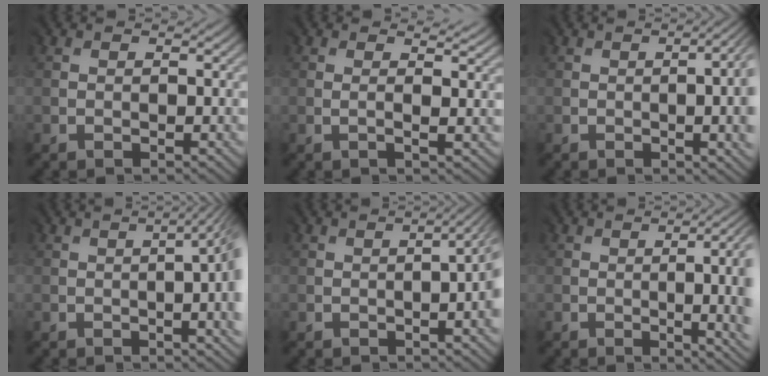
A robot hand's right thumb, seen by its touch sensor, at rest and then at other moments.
{"total": 2.6, "force": [0.7, 0.5, 2.4], "torque": [-0.036, 0.006, 0.011]}
{"total": 10.6, "force": [-1.0, 4.8, 9.4], "torque": [-0.092, -0.003, -0.004]}
{"total": 10.6, "force": [-1.0, 4.3, 9.7], "torque": [-0.103, 0.000, -0.016]}
{"total": 7.2, "force": [-0.9, 2.8, 6.6], "torque": [-0.069, -0.001, -0.011]}
{"total": 11.7, "force": [-1.1, 5.7, 10.2], "torque": [-0.090, 0.000, -0.008]}